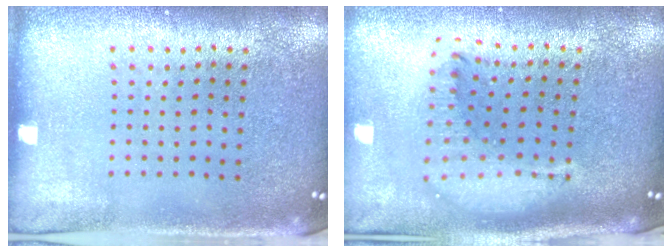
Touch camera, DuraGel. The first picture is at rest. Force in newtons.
{"total": 2.2, "press": 1.7, "slide": 1.4}